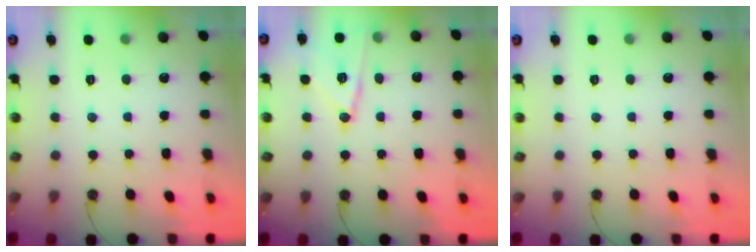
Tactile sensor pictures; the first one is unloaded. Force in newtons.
{"total": 12.2, "press": 12.0, "slide": 2.3}
{"total": 0.0}